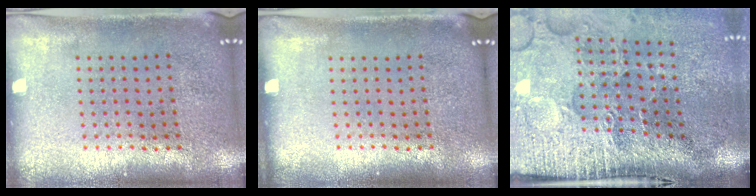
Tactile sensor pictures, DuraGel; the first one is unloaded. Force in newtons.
{"total": 0.0}
{"total": 5.1, "press": 4.1, "slide": 3.0}